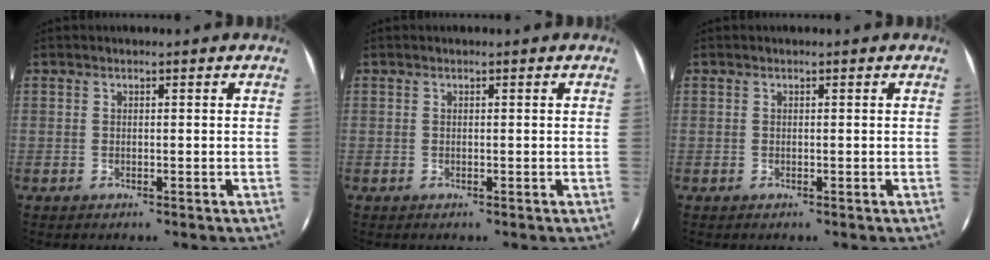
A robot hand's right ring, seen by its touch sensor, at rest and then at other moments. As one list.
[{"total": 0.0}, {"total": 0.0}]